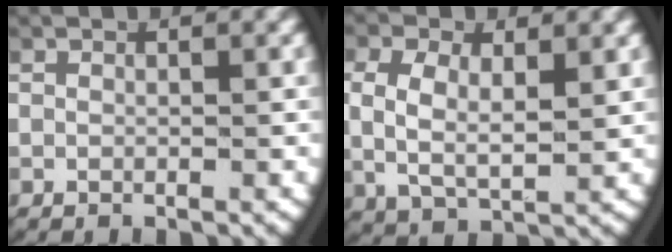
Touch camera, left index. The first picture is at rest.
{"total": 5.4, "force": [0.8, 3.7, 3.9], "torque": [-0.095, -0.014, 0.019]}